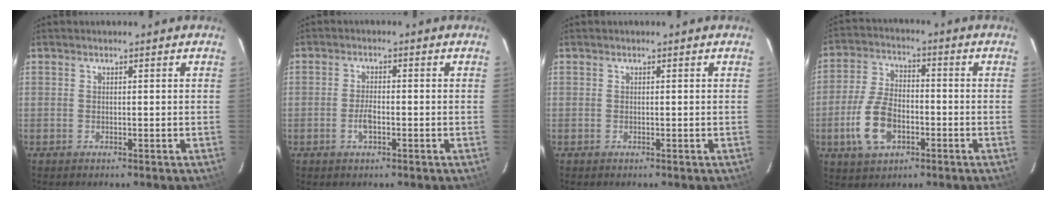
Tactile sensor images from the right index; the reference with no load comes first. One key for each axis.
{"total": 3.0, "fx": -1.1, "fy": 1.2, "fz": 2.5, "tx": -0.051, "ty": 0.000, "tz": -0.020}
{"total": 0.0}
{"total": 10.8, "fx": -3.8, "fy": 6.3, "fz": 8.0, "tx": -0.177, "ty": 0.007, "tz": -0.066}